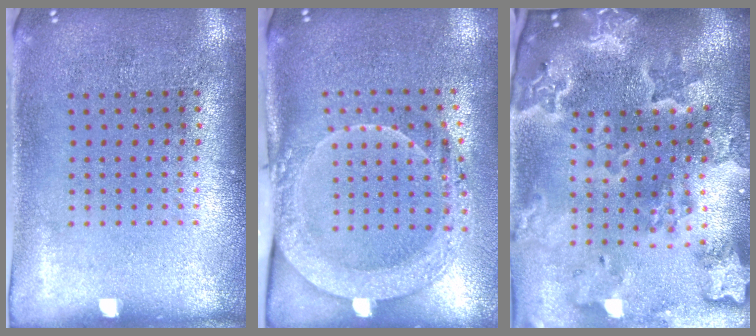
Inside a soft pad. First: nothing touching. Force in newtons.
{"total": 2.0, "press": 2.0, "slide": 0.2}
{"total": 4.6, "press": 3.7, "slide": 2.7}